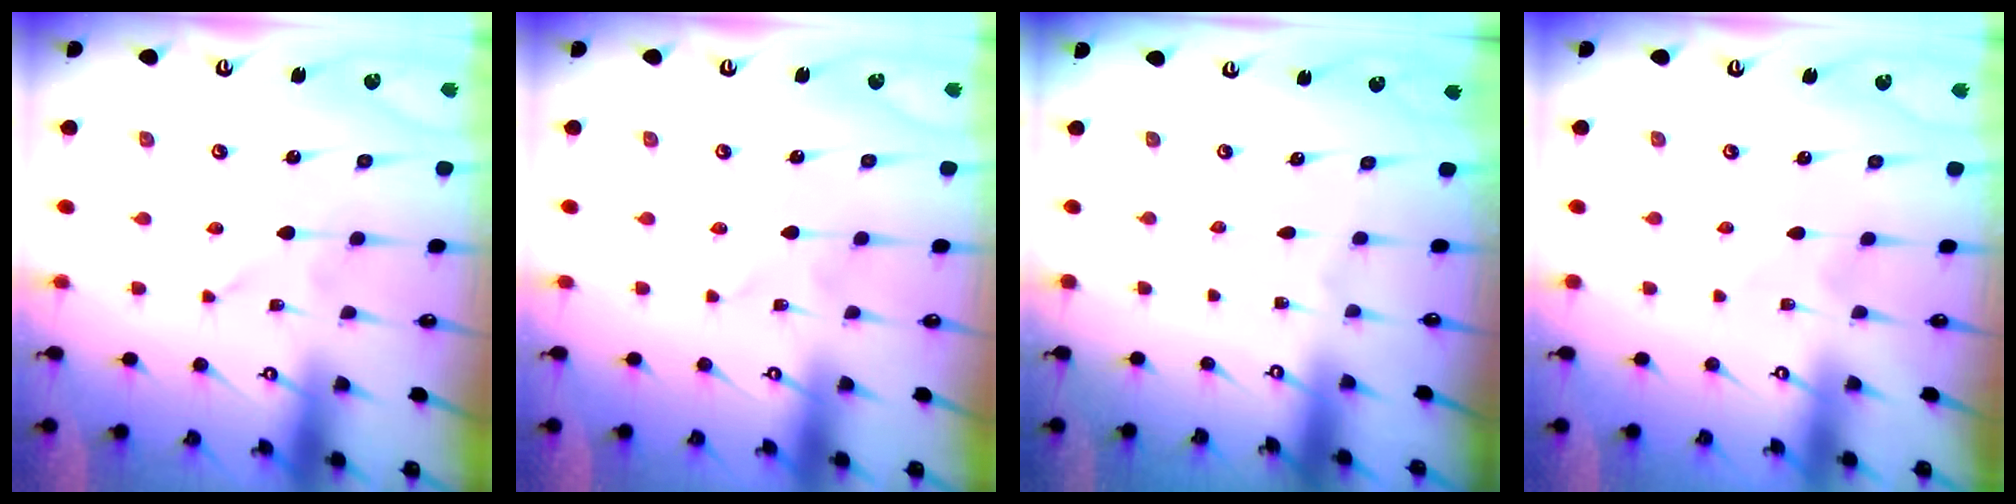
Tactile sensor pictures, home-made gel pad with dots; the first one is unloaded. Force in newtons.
{"total": 0.0}
{"total": 0.0}
{"total": 1.6, "press": 1.6, "slide": 0.2}